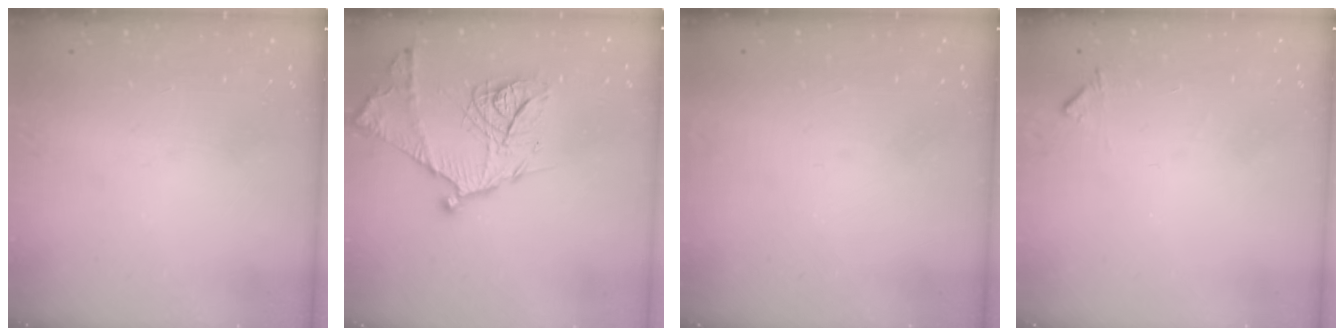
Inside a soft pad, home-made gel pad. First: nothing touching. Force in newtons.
{"total": 18.1, "press": 18.0, "slide": 1.6}
{"total": 1.6, "press": 1.6, "slide": 0.1}
{"total": 5.7, "press": 5.7, "slide": 0.4}